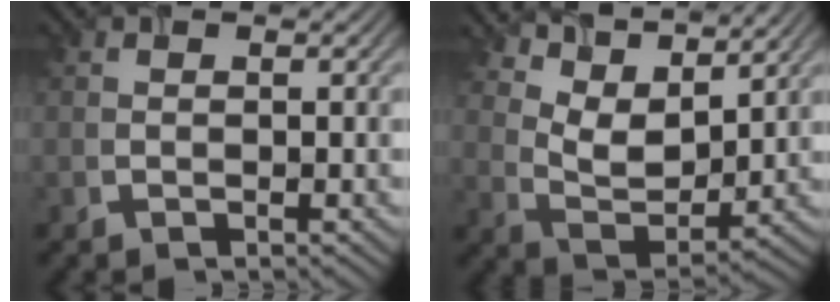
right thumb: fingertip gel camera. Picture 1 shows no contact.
{"total": 8.5, "force": [6.5, 3.3, 4.4], "torque": [-0.112, 0.013, 0.123]}